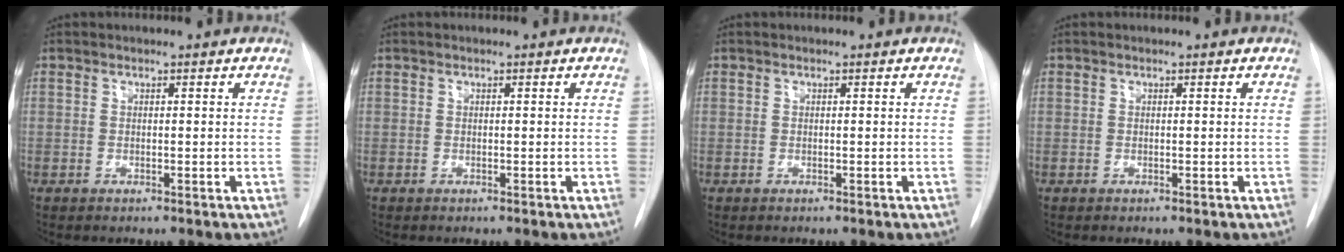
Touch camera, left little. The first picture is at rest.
{"total": 0.0}
{"total": 0.0}
{"total": 0.0}